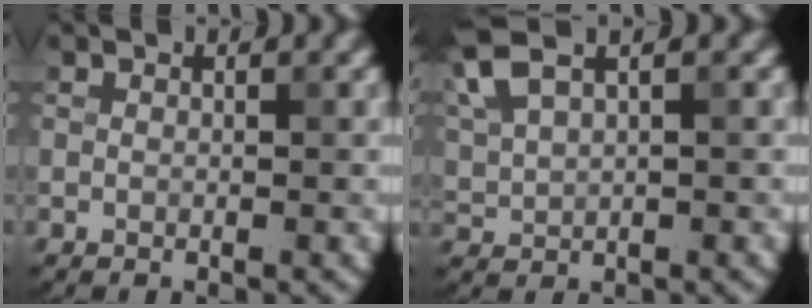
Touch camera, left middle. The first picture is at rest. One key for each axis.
{"total": 5.0, "fx": 3.1, "fy": 1.7, "fz": 3.5, "tx": -0.094, "ty": 0.022, "tz": 0.063}